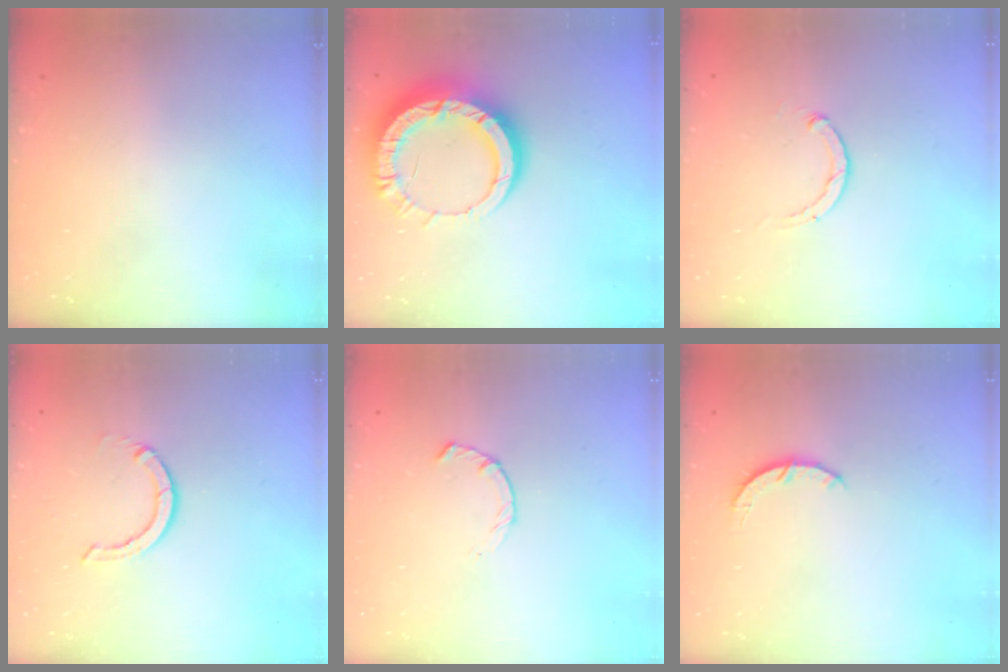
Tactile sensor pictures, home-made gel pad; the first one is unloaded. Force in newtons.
{"total": 16.1, "press": 16.1, "slide": 1.6}
{"total": 1.8, "press": 1.7, "slide": 0.5}
{"total": 3.7, "press": 3.7, "slide": 0.3}
{"total": 2.3, "press": 2.2, "slide": 0.4}
{"total": 3.0, "press": 3.0, "slide": 0.4}